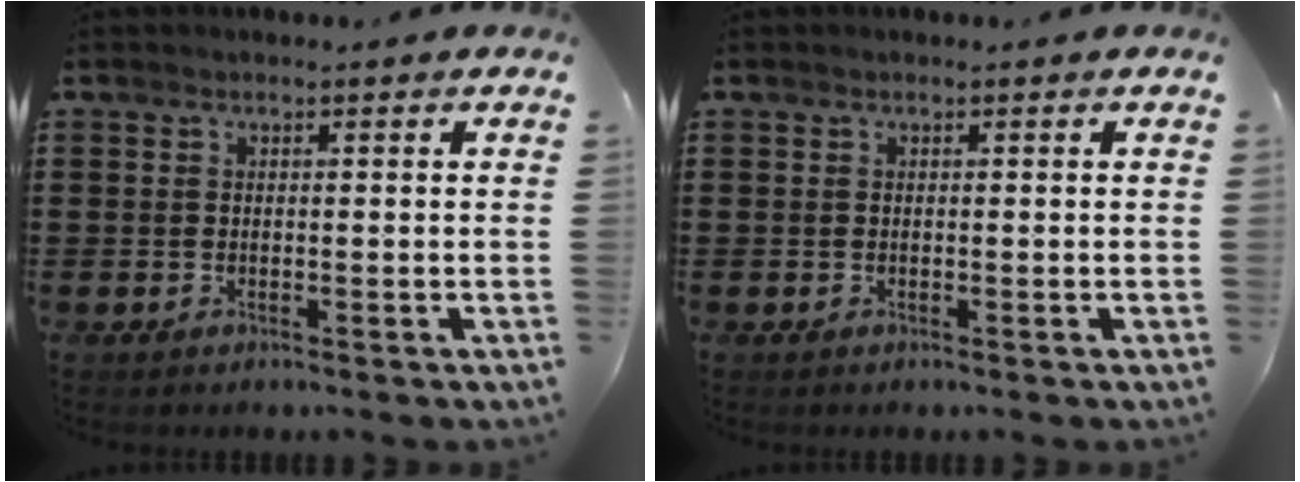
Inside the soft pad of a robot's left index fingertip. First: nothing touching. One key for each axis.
{"total": 0.0}